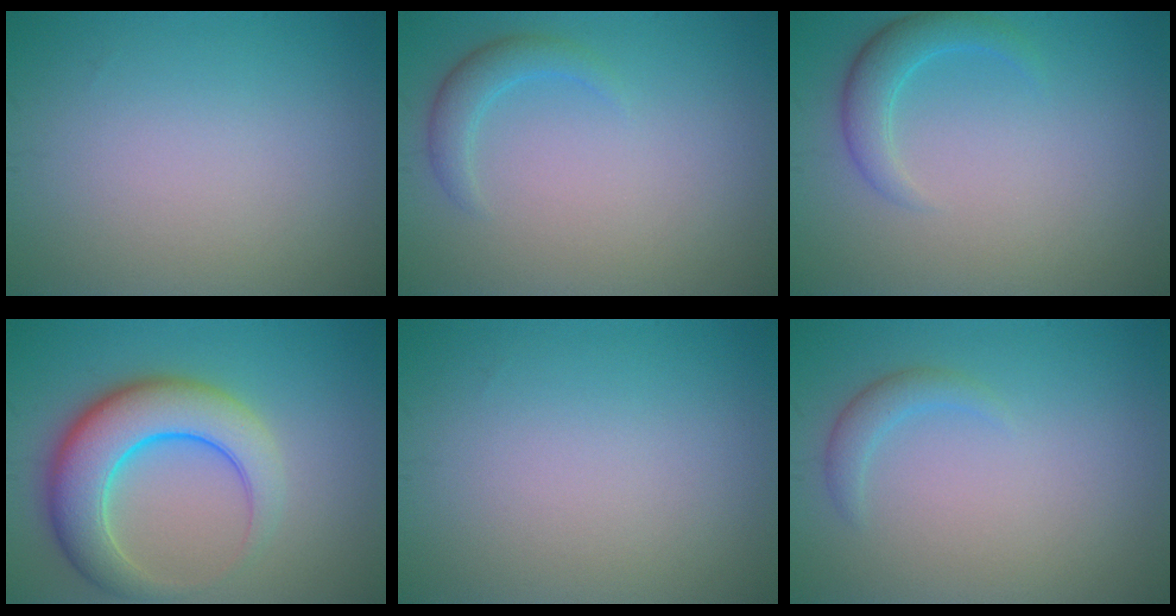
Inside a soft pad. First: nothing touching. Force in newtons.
{"total": 2.1, "press": 2.1, "slide": 0.2}
{"total": 2.7, "press": 2.7, "slide": 0.1}
{"total": 7.9, "press": 7.9, "slide": 0.1}
{"total": 0.0}
{"total": 1.5, "press": 1.5, "slide": 0.1}